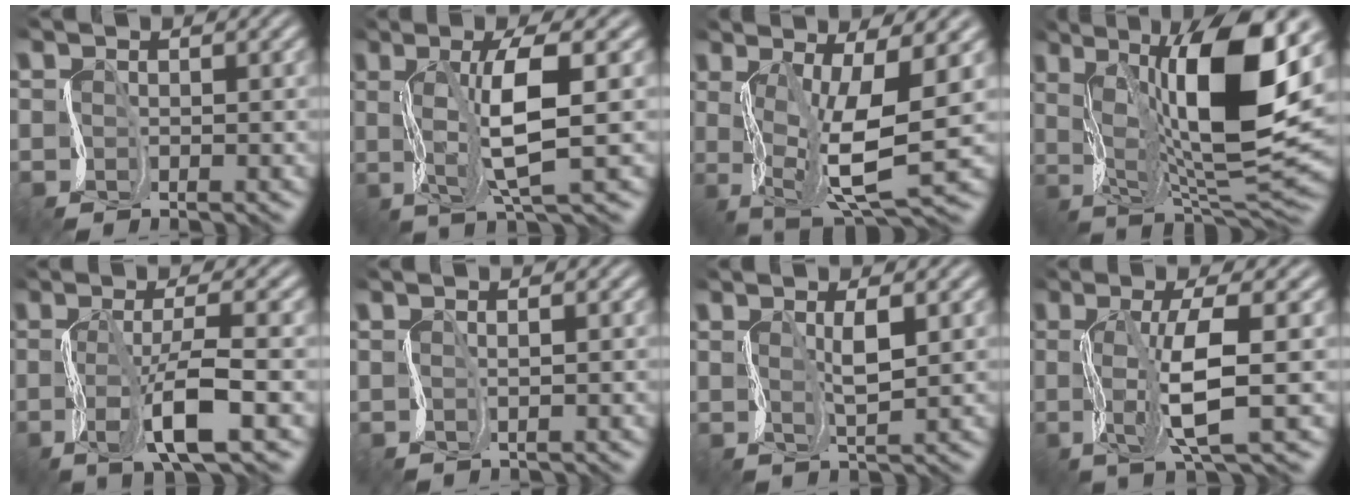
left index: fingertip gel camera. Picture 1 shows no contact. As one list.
[{"total": 5.9, "force": [2.1, 0.9, 5.4], "torque": [-0.100, 0.012, 0.031]}, {"total": 6.8, "force": [1.3, 1.5, 6.5], "torque": [-0.127, -0.001, 0.018]}, {"total": 12.1, "force": [3.9, 3.4, 10.9], "torque": [-0.176, 0.007, 0.060]}, {"total": 5.4, "force": [-1.2, 0.9, 5.2], "torque": [-0.104, 0.017, -0.034]}, {"total": 1.6, "force": [1.5, -0.2, -0.2], "torque": [0.010, 0.012, 0.017]}, {"total": 2.2, "force": [2.1, -0.6, 0.6], "torque": [-0.023, 0.013, 0.033]}, {"total": 5.1, "force": [1.0, 0.7, 4.9], "torque": [-0.104, 0.009, 0.012]}]